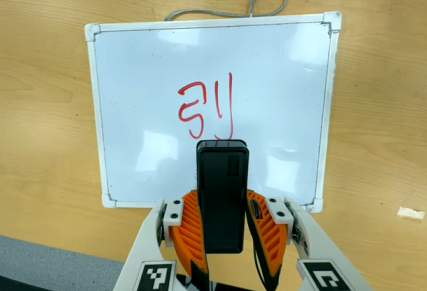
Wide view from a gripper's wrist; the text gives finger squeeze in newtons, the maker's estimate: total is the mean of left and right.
{"total": 4.9, "left": 3.6, "right": 6.3}